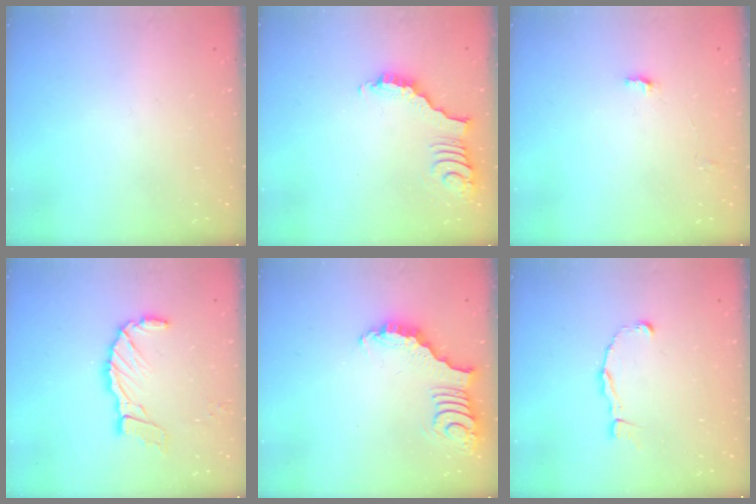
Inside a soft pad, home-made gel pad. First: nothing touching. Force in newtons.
{"total": 2.5, "press": 2.5, "slide": 0.3}
{"total": 2.9, "press": 2.9, "slide": 0.1}
{"total": 10.9, "press": 10.8, "slide": 1.2}
{"total": 3.2, "press": 3.1, "slide": 0.6}
{"total": 2.4, "press": 2.4, "slide": 0.2}